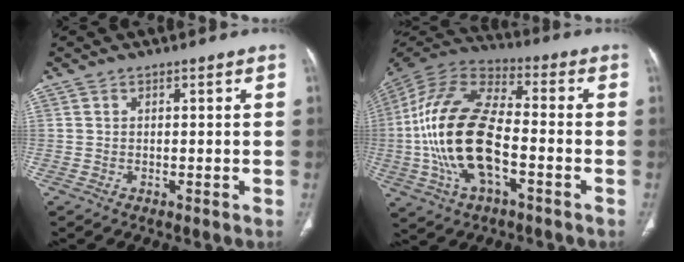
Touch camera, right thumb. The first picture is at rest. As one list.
[{"total": 21.4, "force": [-3.8, 10.4, 18.4], "torque": [-0.385, 0.028, -0.070]}]